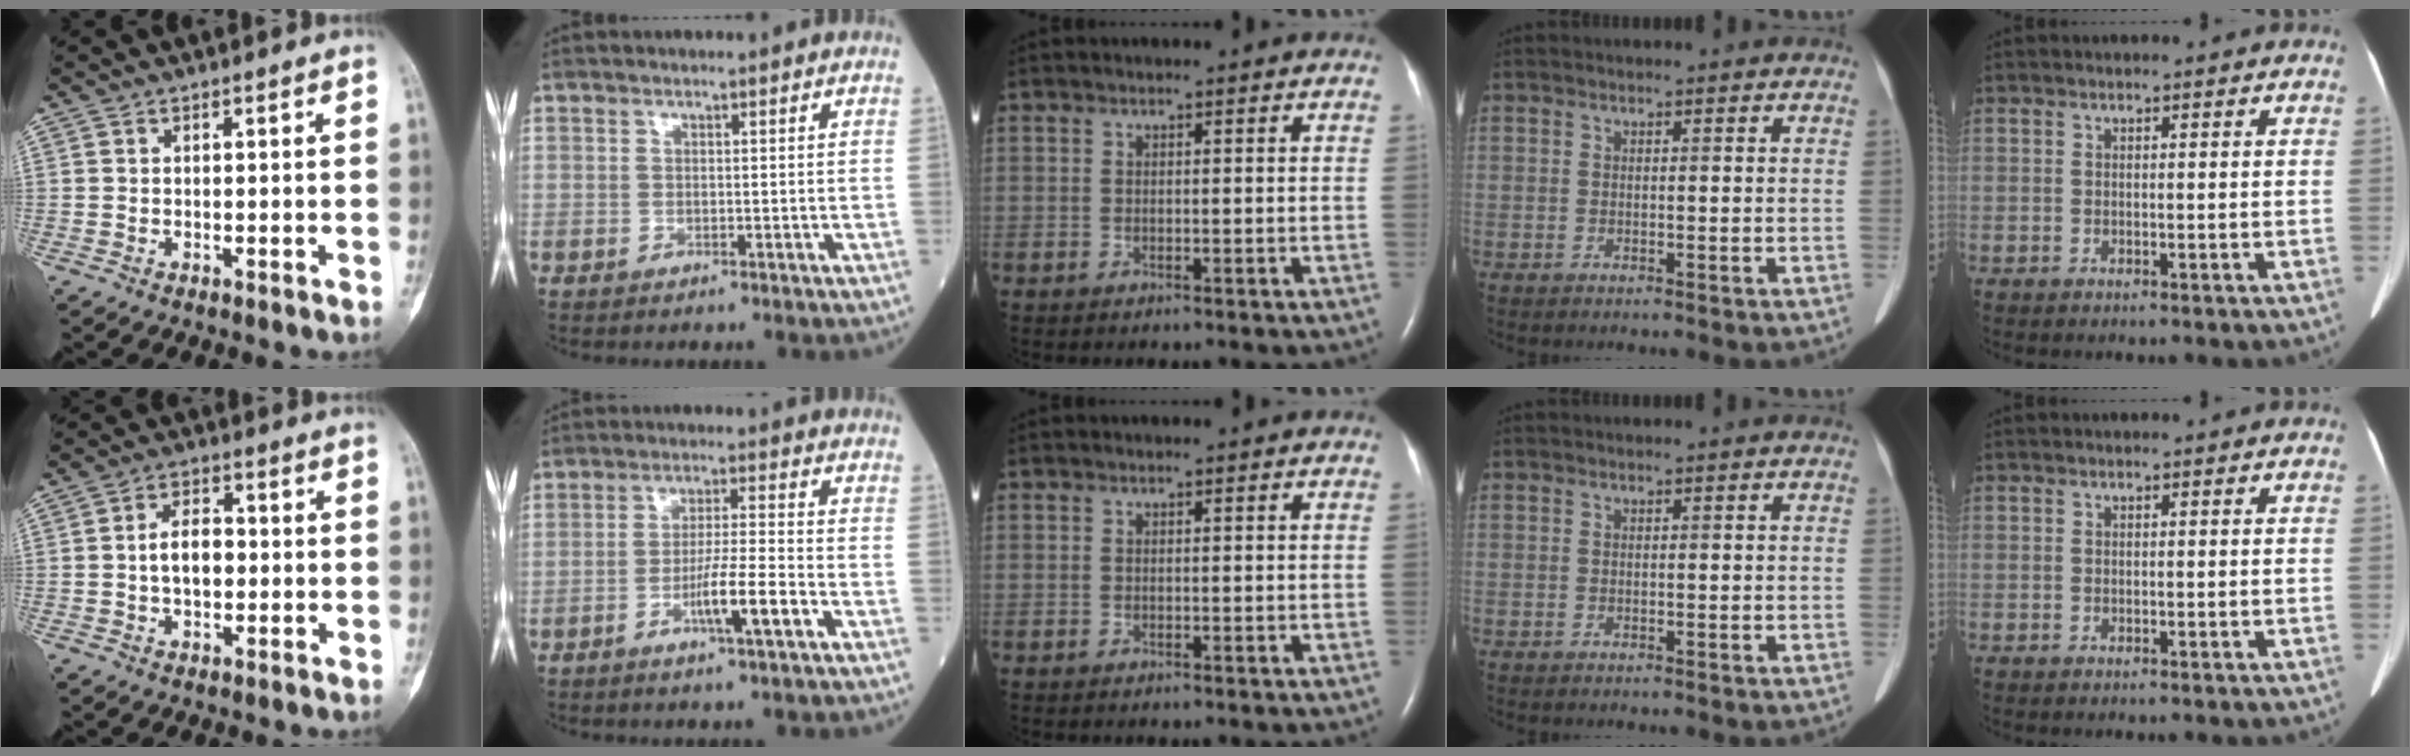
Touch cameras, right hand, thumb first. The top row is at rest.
{"thumb": {"total": 6.7, "force": [-0.3, 4.2, 5.2], "torque": [-0.080, 0.016, -0.009]}, "index": {"total": 7.2, "force": [-3.1, -0.2, 6.4], "torque": [-0.116, -0.005, -0.057]}}